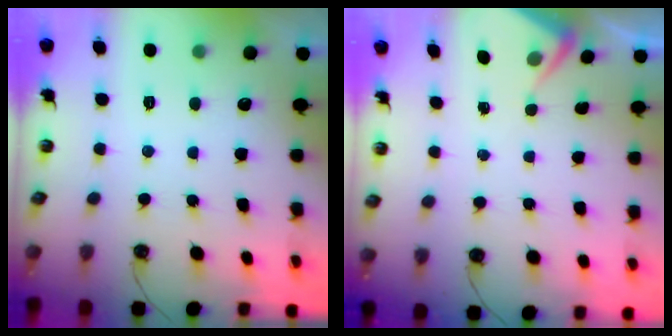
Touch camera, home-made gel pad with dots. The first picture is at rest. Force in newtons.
{"total": 3.2, "press": 3.2, "slide": 0.5}